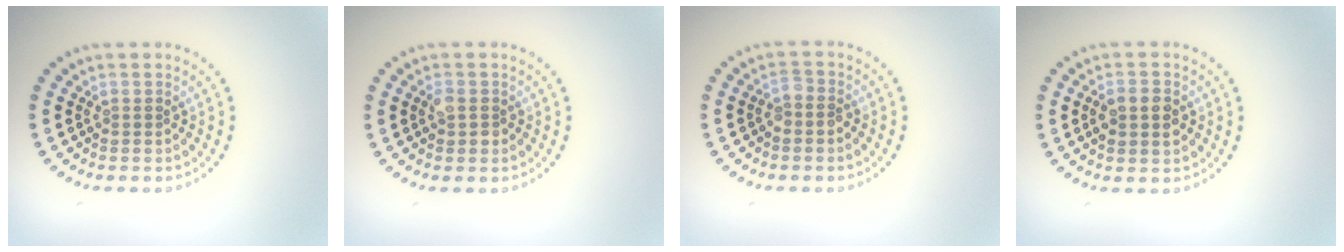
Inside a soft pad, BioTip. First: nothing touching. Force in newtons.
{"total": 1.5, "press": 1.5, "slide": 0.2}
{"total": 1.5, "press": 1.3, "slide": 0.7}
{"total": 3.0, "press": 3.0, "slide": 0.1}